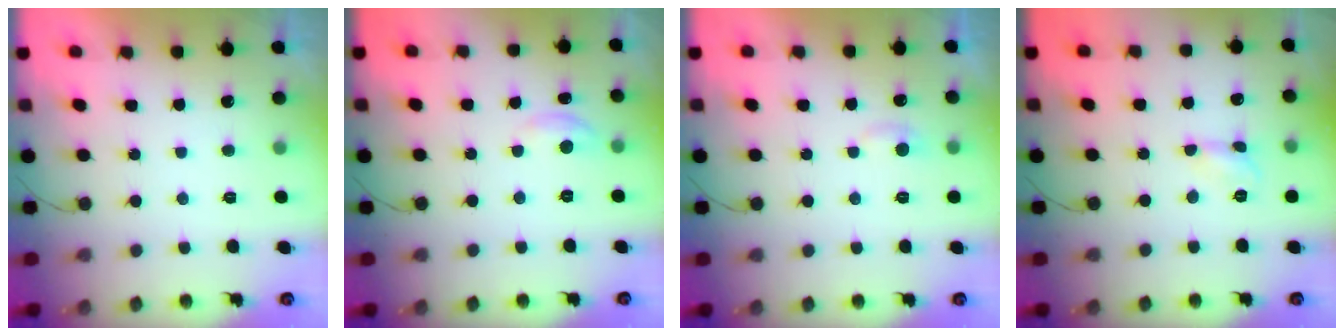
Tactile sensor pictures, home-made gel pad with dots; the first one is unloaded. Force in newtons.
{"total": 2.9, "press": 2.9, "slide": 0.2}
{"total": 3.3, "press": 3.3, "slide": 0.4}
{"total": 3.2, "press": 3.2, "slide": 0.3}